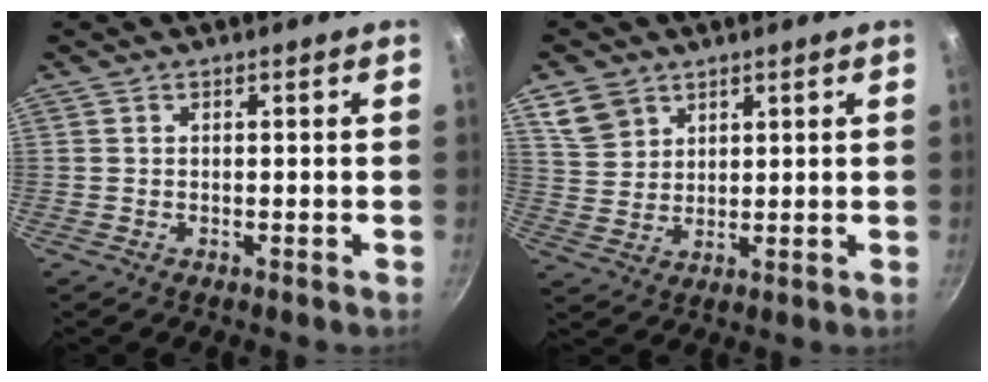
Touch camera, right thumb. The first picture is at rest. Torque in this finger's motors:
{"motor_torque": [-0.50, 0.76, -0.23, 0.18, 0.17]}